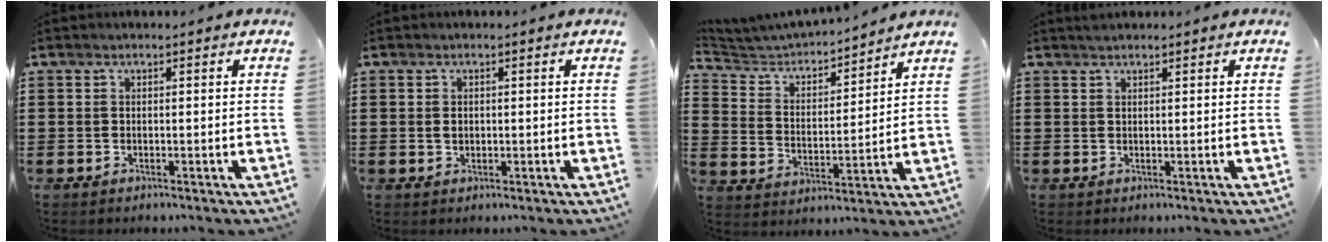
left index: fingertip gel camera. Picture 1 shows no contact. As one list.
[{"total": 1.1, "force": [0.2, 0.7, 0.8], "torque": [-0.018, 0.004, 0.003]}, {"total": 4.2, "force": [4.1, 0.8, 0.6], "torque": [-0.039, -0.029, 0.062]}, {"total": 0.9, "force": [0.9, 0.2, 0.3], "torque": [-0.008, 0.000, 0.017]}]